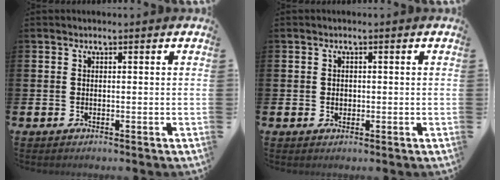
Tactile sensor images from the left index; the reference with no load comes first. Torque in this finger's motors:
{"motor_torque": [0.02, 0.01, 0.00, 0.00]}